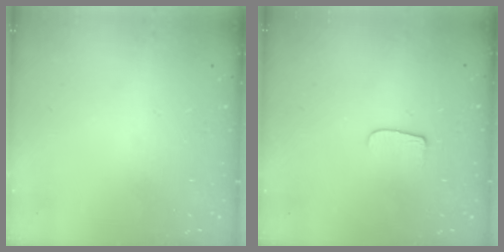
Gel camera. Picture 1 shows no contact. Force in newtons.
{"total": 6.5, "press": 6.5, "slide": 0.7}